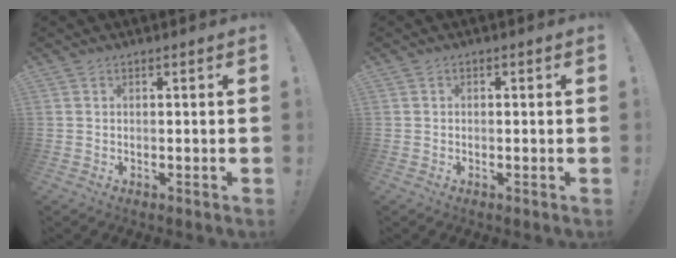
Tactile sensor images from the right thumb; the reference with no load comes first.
{"total": 0.8, "force": [-0.5, 0.4, 0.4], "torque": [-0.012, 0.005, -0.009]}